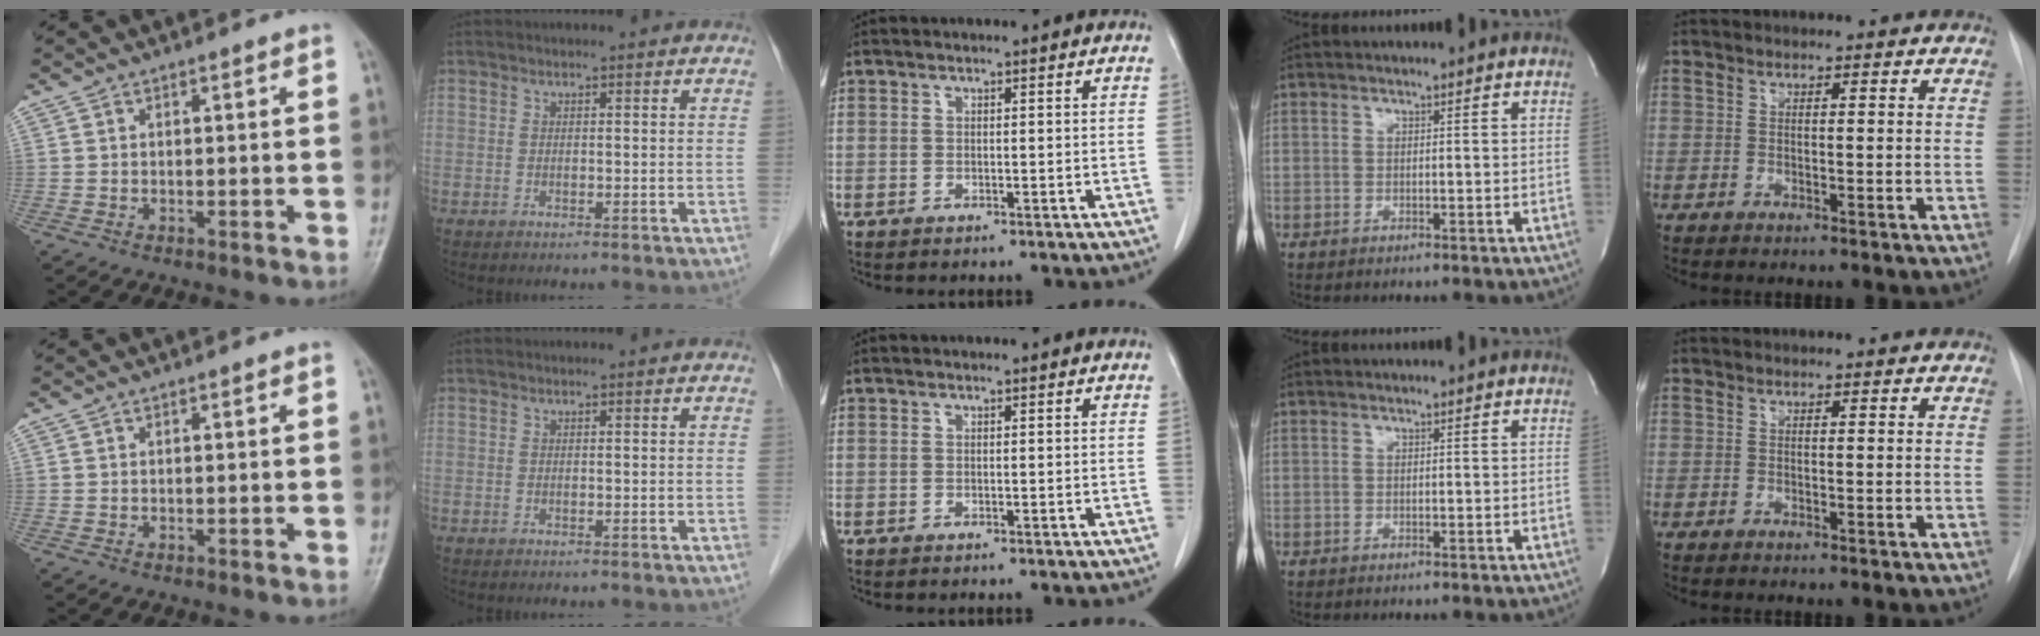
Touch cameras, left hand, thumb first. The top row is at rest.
{}